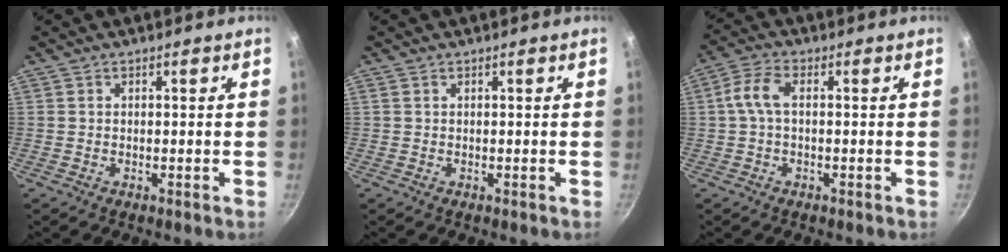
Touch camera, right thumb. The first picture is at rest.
{"total": 0.0}
{"total": 5.3, "force": [0.4, 2.5, 4.7], "torque": [-0.109, 0.019, -0.001]}